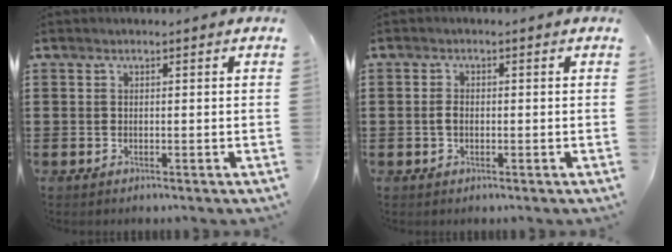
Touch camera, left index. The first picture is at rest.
{"total": 1.7, "force": [-0.2, 1.1, 1.3], "torque": [-0.034, 0.002, -0.008]}